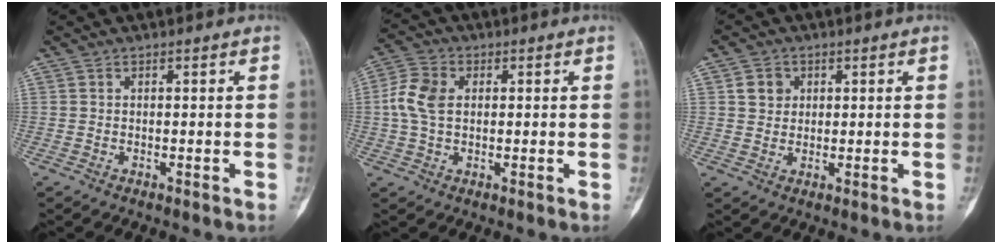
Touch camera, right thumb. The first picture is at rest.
{"total": 7.3, "force": [0.7, 5.0, 5.2], "torque": [-0.117, 0.017, 0.010]}
{"total": 3.6, "force": [1.2, 3.1, 1.2], "torque": [-0.002, -0.003, 0.020]}